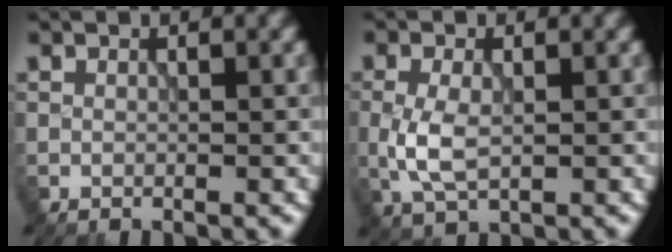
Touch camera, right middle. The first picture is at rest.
{"total": 3.6, "force": [-0.4, 2.0, 3.0], "torque": [-0.073, -0.004, -0.006]}